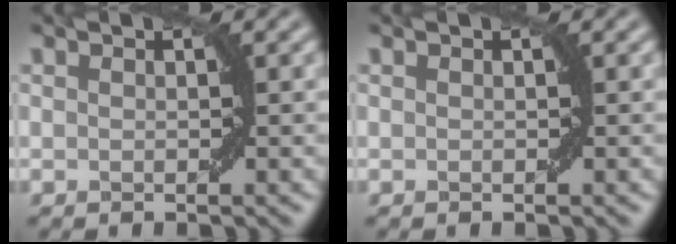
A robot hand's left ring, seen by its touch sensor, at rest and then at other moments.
{"total": 0.0}